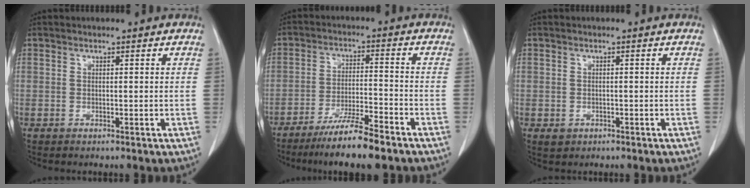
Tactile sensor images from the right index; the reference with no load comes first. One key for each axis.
{"total": 9.1, "fx": -7.0, "fy": 0.2, "fz": 5.8, "tx": -0.100, "ty": -0.023, "tz": -0.124}
{"total": 1.6, "fx": -0.5, "fy": 1.5, "fz": 0.3, "tx": 0.000, "ty": 0.004, "tz": -0.001}